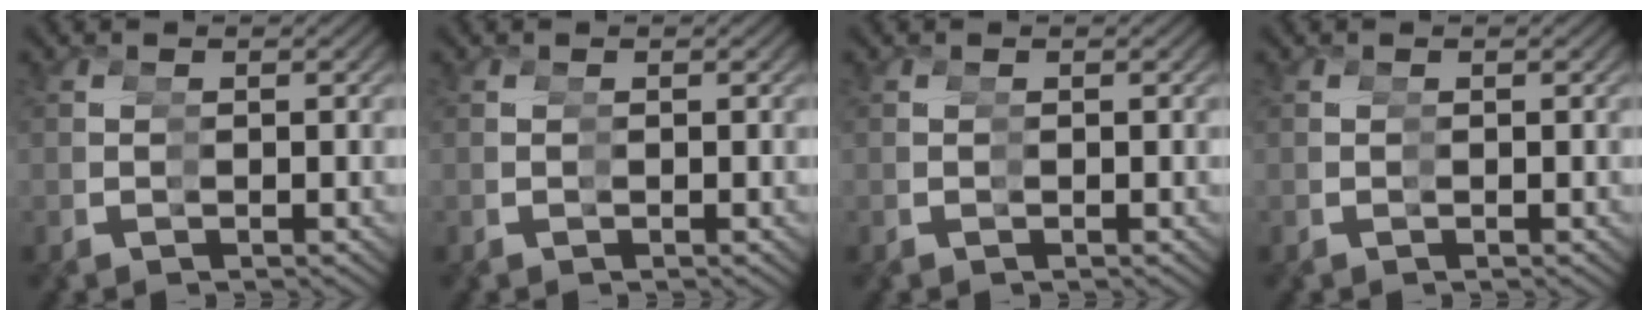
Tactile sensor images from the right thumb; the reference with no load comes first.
{"total": 0.0}
{"total": 0.0}
{"total": 0.0}